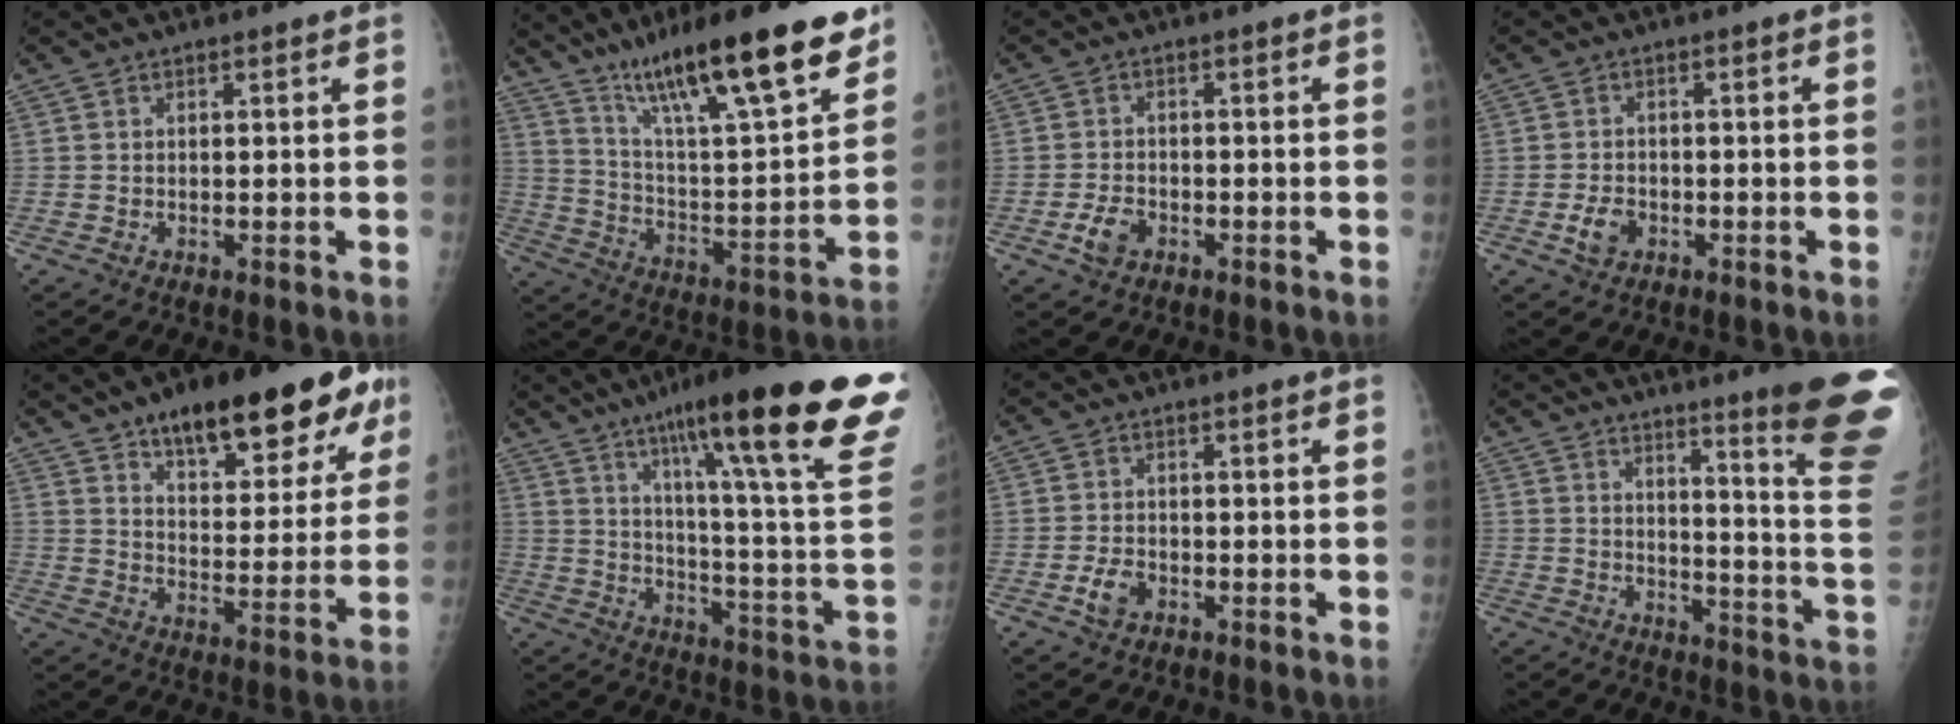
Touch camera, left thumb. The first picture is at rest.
{"total": 25.6, "force": [17.2, 4.8, 18.4], "torque": [-0.275, -0.063, 0.287]}
{"total": 3.9, "force": [-1.9, 2.5, 2.3], "torque": [-0.041, 0.013, -0.035]}
{"total": 3.6, "force": [-1.5, 2.5, 2.1], "torque": [-0.035, 0.010, -0.026]}
{"total": 23.1, "force": [13.8, 8.2, 16.5], "torque": [-0.190, -0.037, 0.202]}
{"total": 32.3, "force": [19.2, 4.1, 25.7], "torque": [-0.301, -0.059, 0.279]}
{"total": 3.5, "force": [-1.6, 2.2, 2.1], "torque": [-0.038, 0.011, -0.029]}
{"total": 20.3, "force": [14.0, 0.8, 14.7], "torque": [-0.162, -0.112, 0.176]}